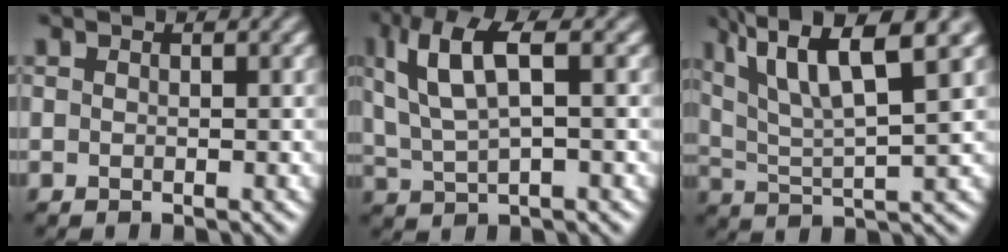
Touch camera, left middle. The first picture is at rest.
{"total": 6.9, "force": [2.1, 2.5, 6.1], "torque": [-0.139, 0.010, 0.041]}
{"total": 9.6, "force": [5.6, 1.9, 7.6], "torque": [-0.137, 0.018, 0.094]}